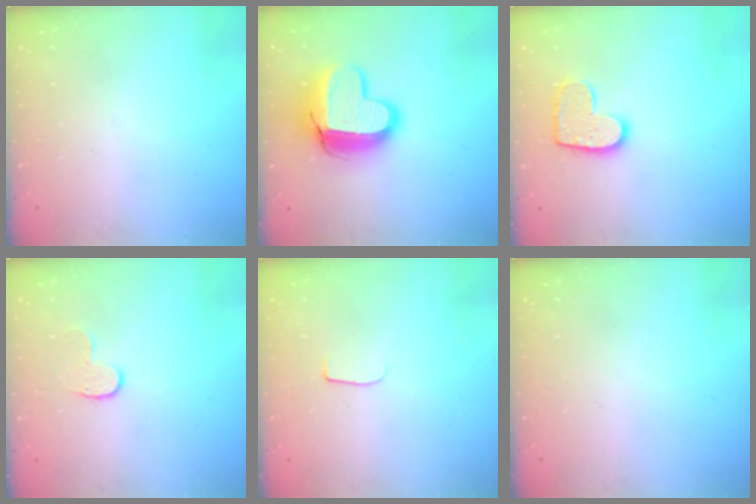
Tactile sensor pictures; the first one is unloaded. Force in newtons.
{"total": 14.1, "press": 14.1, "slide": 1.1}
{"total": 11.2, "press": 11.2, "slide": 0.7}
{"total": 6.0, "press": 6.0, "slide": 0.6}
{"total": 5.3, "press": 5.3, "slide": 0.5}
{"total": 0.0}